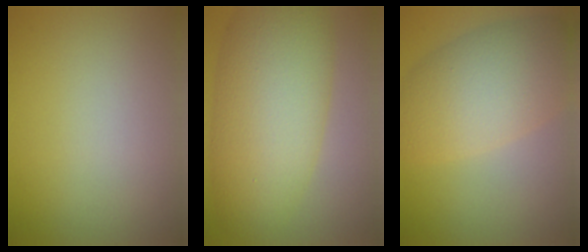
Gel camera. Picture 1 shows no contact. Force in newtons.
{"total": 10.4, "press": 10.4, "slide": 0.2}
{"total": 7.5, "press": 7.5, "slide": 0.2}